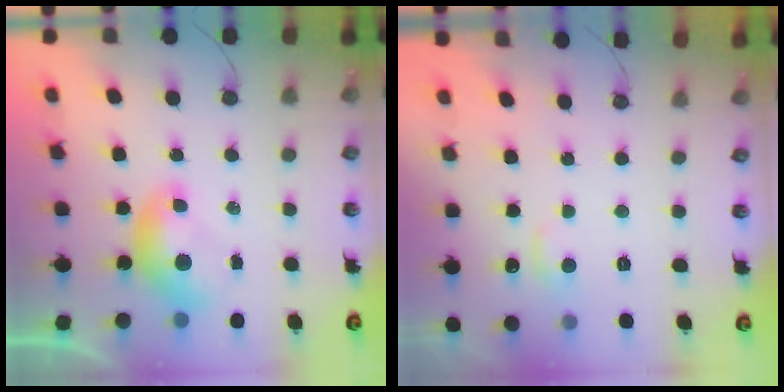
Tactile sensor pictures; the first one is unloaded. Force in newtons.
{"total": 0.9, "press": 0.6, "slide": 0.7}